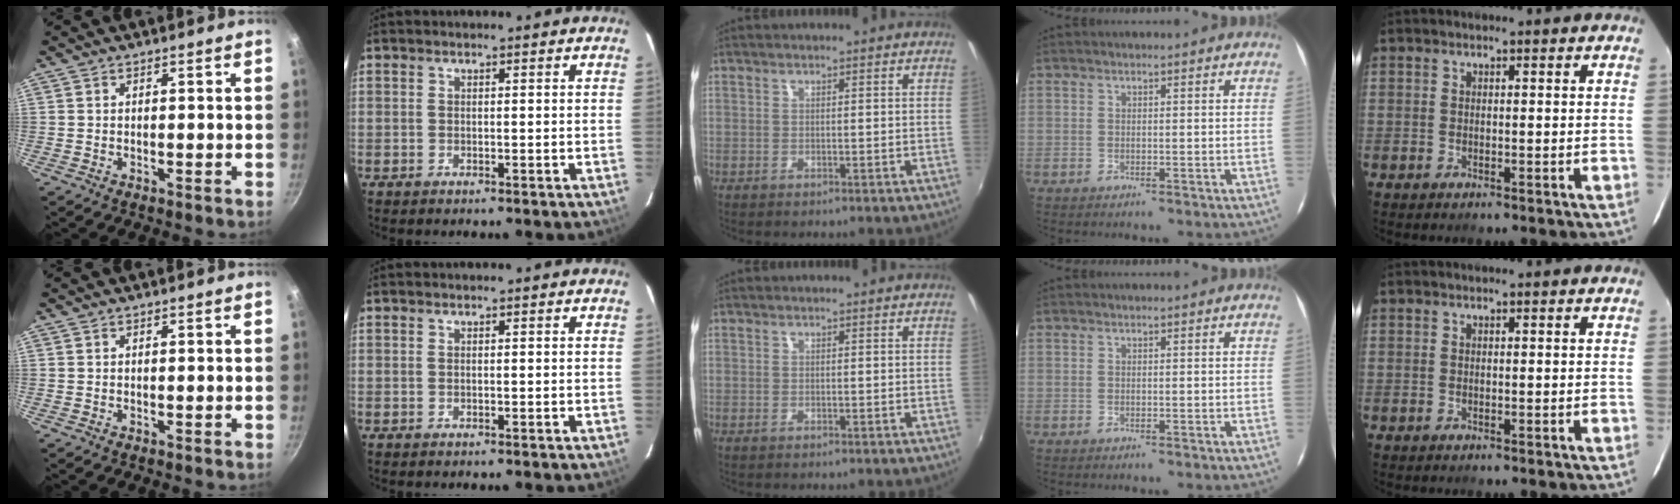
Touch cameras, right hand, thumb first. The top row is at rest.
{}